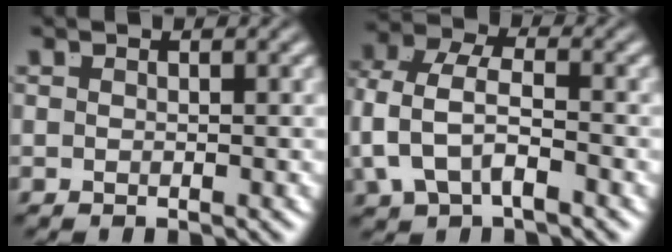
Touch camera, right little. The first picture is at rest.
{"total": 5.5, "force": [-0.8, 4.0, 3.7], "torque": [-0.099, -0.024, -0.003]}